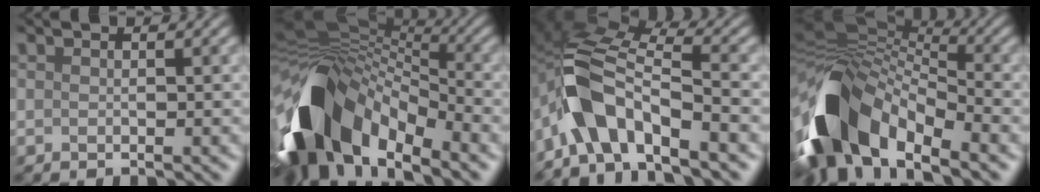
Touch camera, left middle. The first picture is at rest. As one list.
[{"total": 12.9, "force": [-4.5, 8.0, 9.0], "torque": [-0.188, 0.001, -0.090]}, {"total": 7.6, "force": [-4.7, 3.3, 5.0], "torque": [-0.095, 0.009, -0.100]}, {"total": 11.4, "force": [-5.1, 6.7, 7.7], "torque": [-0.158, 0.005, -0.108]}]